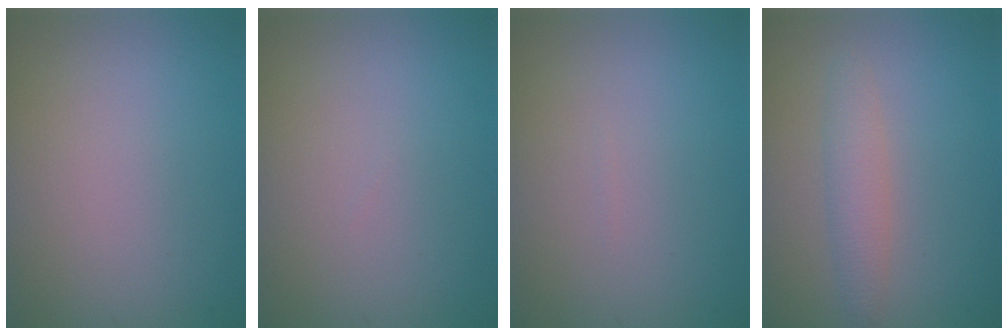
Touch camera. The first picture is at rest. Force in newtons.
{"total": 0.0}
{"total": 0.0}
{"total": 2.2, "press": 2.2, "slide": 0.0}